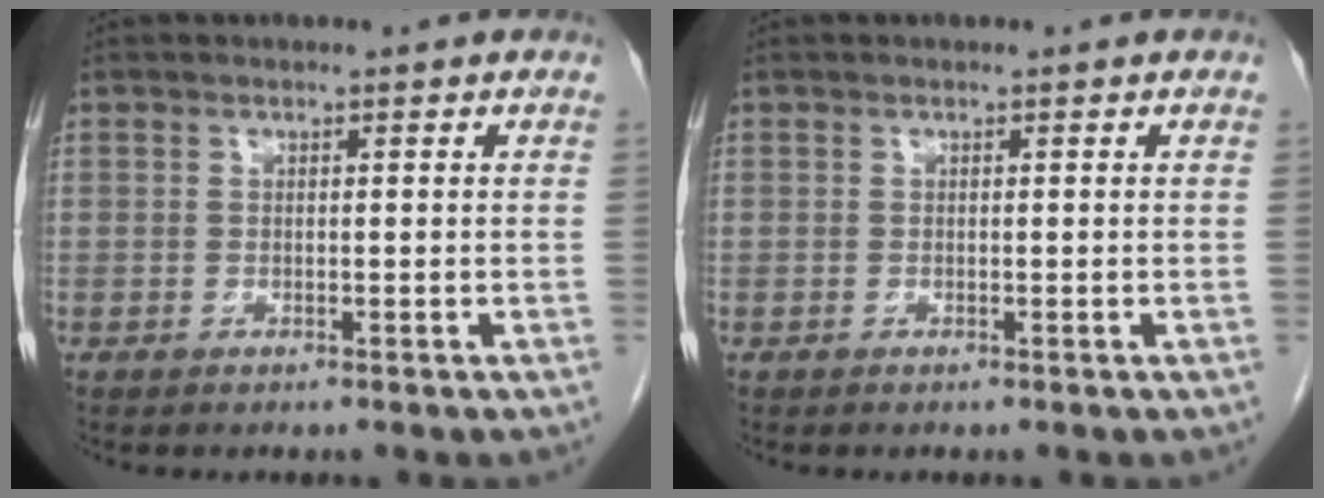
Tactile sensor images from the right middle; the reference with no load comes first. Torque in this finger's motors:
{"motor_torque": [0.28, -0.23, 0.03, 0.01]}